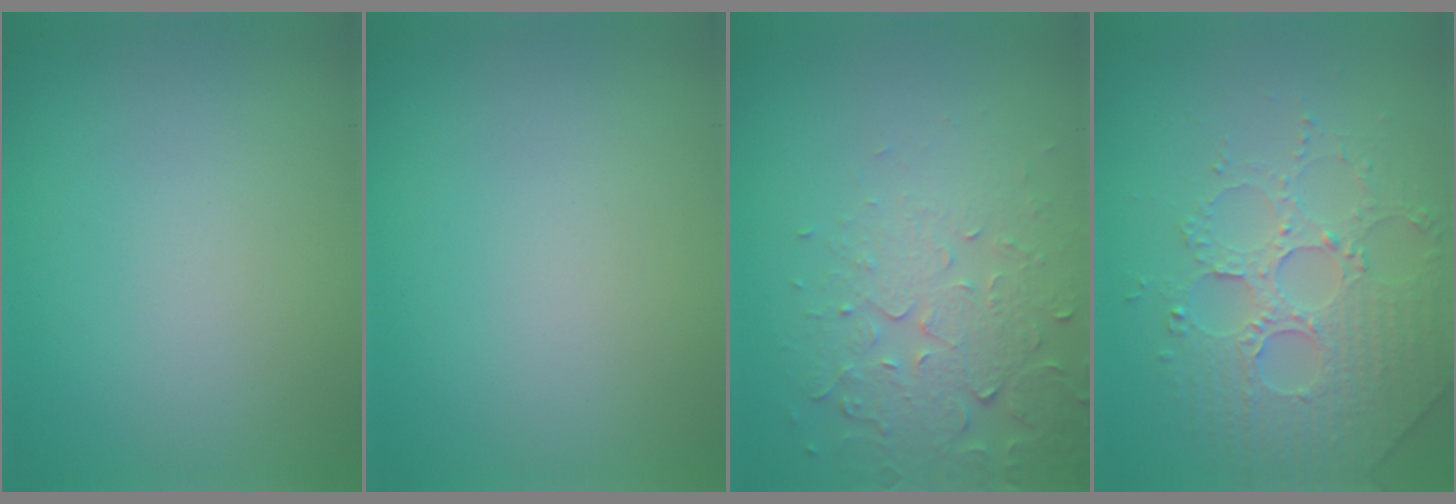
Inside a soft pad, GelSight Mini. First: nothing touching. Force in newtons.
{"total": 0.0}
{"total": 5.2, "press": 3.8, "slide": 3.5}
{"total": 4.1, "press": 3.9, "slide": 1.2}